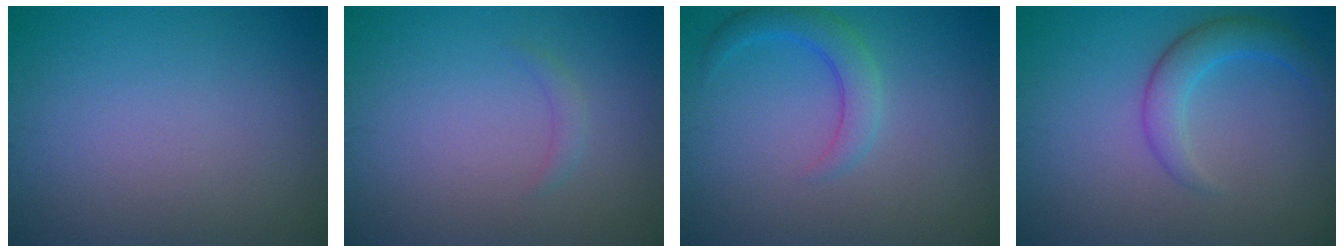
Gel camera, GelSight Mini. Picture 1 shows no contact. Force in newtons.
{"total": 1.0, "press": 1.0, "slide": 0.1}
{"total": 2.8, "press": 2.8, "slide": 0.4}
{"total": 3.2, "press": 3.2, "slide": 0.1}